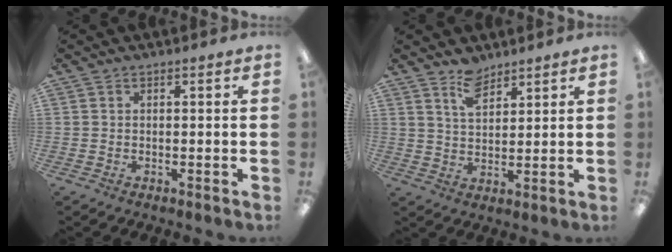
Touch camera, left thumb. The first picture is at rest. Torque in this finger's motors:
{"motor_torque": [0.00, -0.10, -0.04, -0.16, -0.03]}